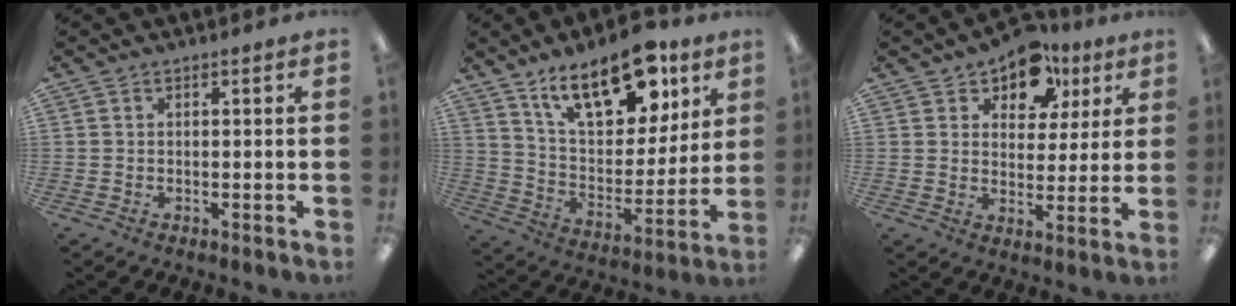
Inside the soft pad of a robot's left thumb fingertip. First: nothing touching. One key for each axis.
{"total": 19.9, "fx": 12.4, "fy": 9.7, "fz": 12.3, "tx": -0.191, "ty": -0.058, "tz": 0.212}
{"total": 11.0, "fx": 7.5, "fy": 6.7, "fz": 4.4, "tx": -0.064, "ty": -0.037, "tz": 0.134}